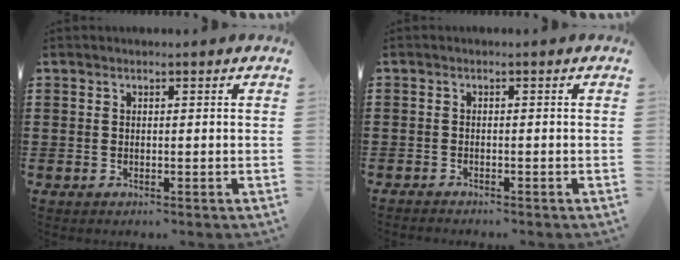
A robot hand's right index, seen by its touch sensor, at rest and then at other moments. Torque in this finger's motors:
{"motor_torque": [-2.14, 0.00, -1.05, -0.21]}